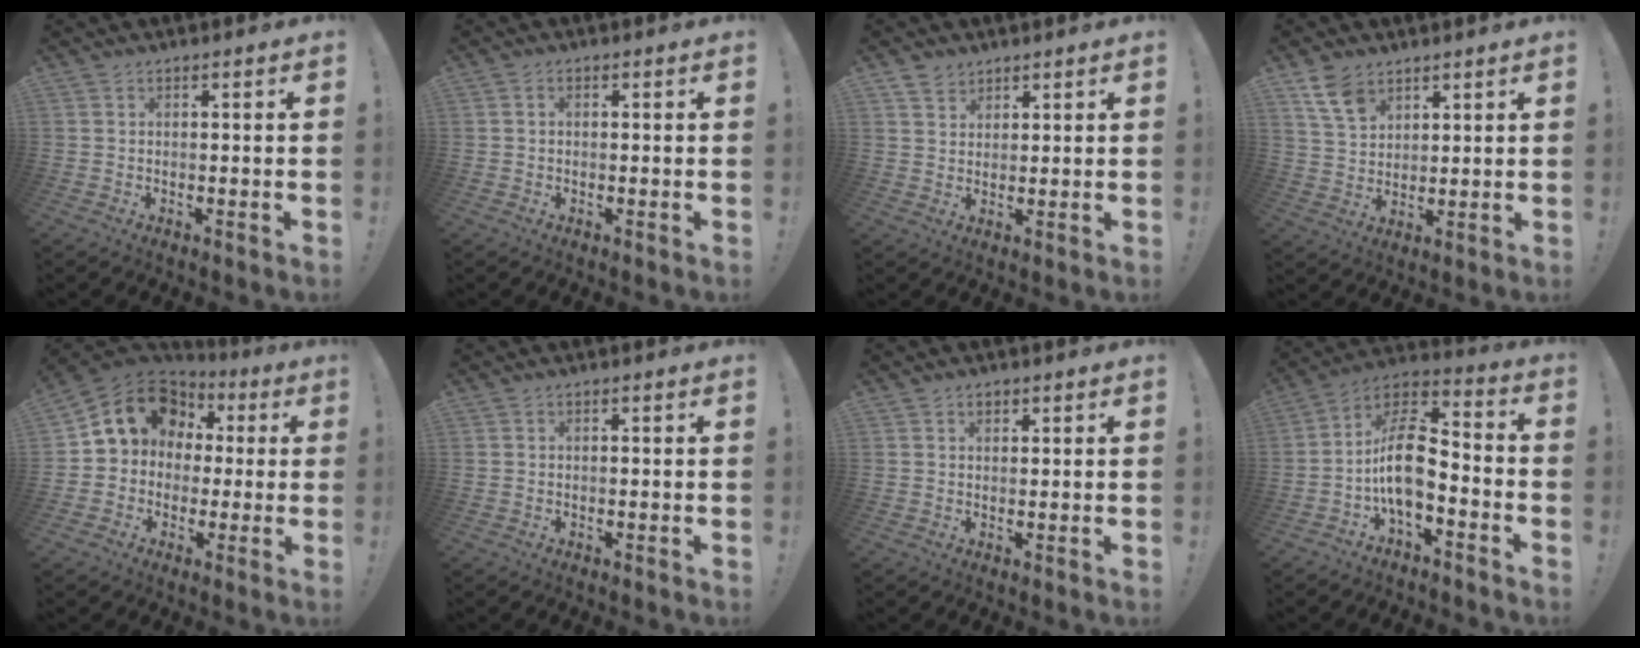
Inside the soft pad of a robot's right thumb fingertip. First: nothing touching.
{"total": 0.8, "force": [-0.2, 0.7, 0.4], "torque": [-0.013, 0.005, -0.004]}
{"total": 3.7, "force": [2.8, 2.3, 0.3], "torque": [-0.010, -0.013, 0.054]}
{"total": 9.0, "force": [5.8, 5.5, 4.2], "torque": [-0.078, -0.022, 0.114]}
{"total": 14.0, "force": [3.7, 11.6, 6.9], "torque": [-0.104, -0.003, 0.079]}
{"total": 0.0}
{"total": 1.6, "force": [1.0, 1.1, 0.7], "torque": [-0.001, -0.004, 0.015]}
{"total": 13.8, "force": [-3.5, 7.1, 11.3], "torque": [-0.214, 0.023, -0.057]}